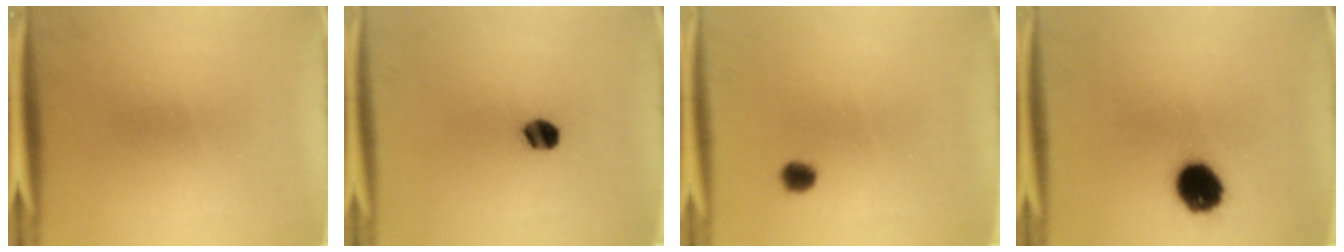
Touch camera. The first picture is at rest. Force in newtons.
{"total": 4.8}
{"total": 2.4}
{"total": 10.8}